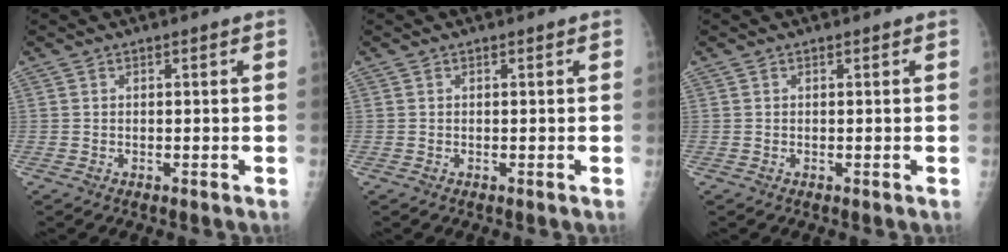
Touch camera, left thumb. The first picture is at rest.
{"total": 0.0}
{"total": 0.0}